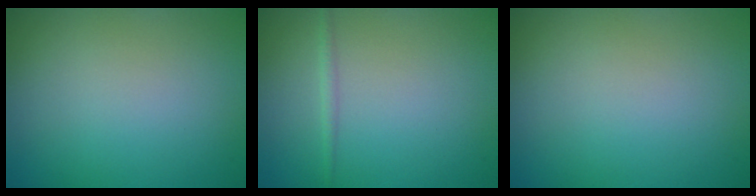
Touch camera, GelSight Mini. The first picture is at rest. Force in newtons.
{"total": 0.8, "press": 0.8, "slide": 0.1}
{"total": 0.0}